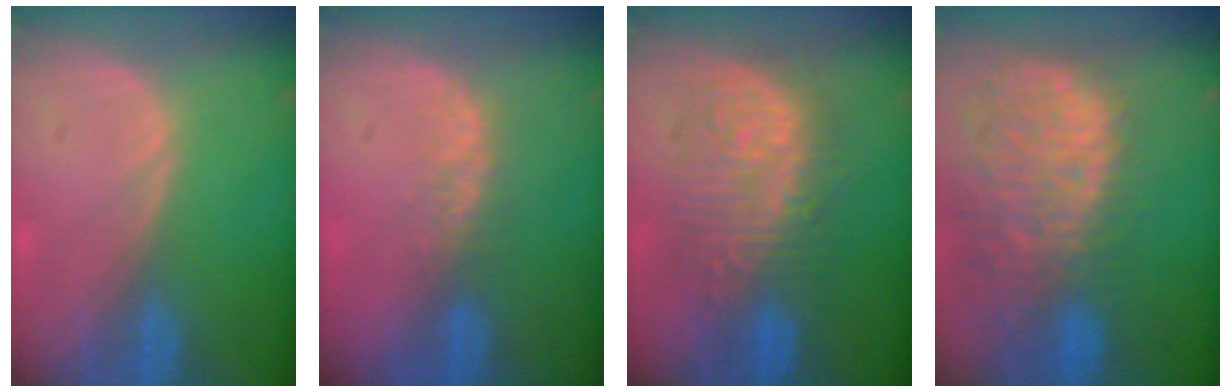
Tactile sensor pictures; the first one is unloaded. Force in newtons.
{"total": 2.8, "press": 2.4, "slide": 1.5}
{"total": 9.8, "press": 9.8, "slide": 0.4}
{"total": 13.8, "press": 11.3, "slide": 7.9}